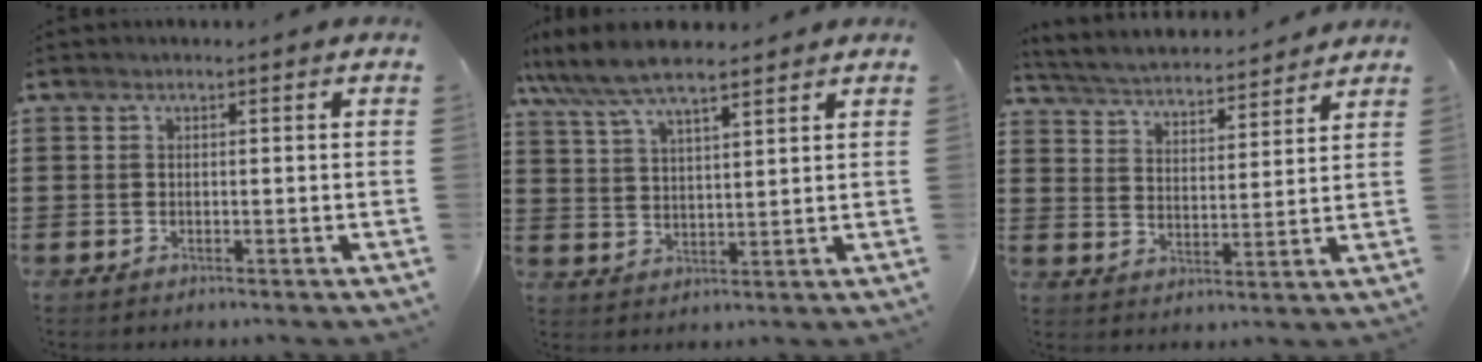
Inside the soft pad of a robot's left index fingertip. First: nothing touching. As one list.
[{"total": 7.2, "force": [6.1, 1.5, 3.5], "torque": [-0.087, -0.015, 0.109]}, {"total": 3.8, "force": [3.8, 0.1, 0.4], "torque": [-0.031, -0.030, 0.059]}]